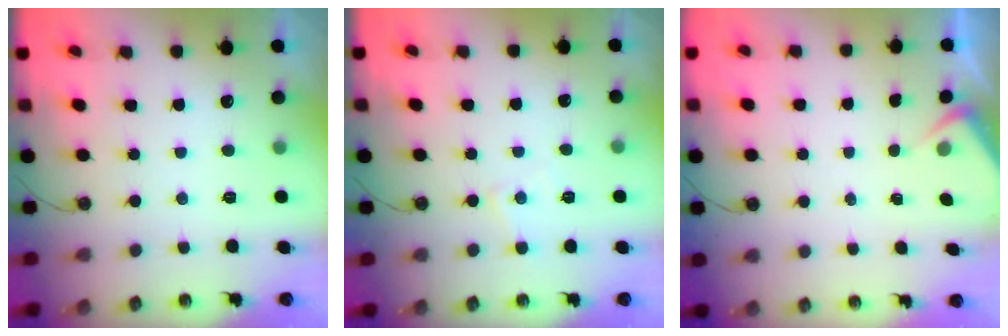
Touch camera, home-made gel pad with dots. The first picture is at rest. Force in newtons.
{"total": 4.8, "press": 4.8, "slide": 0.7}
{"total": 2.6, "press": 2.5, "slide": 0.5}